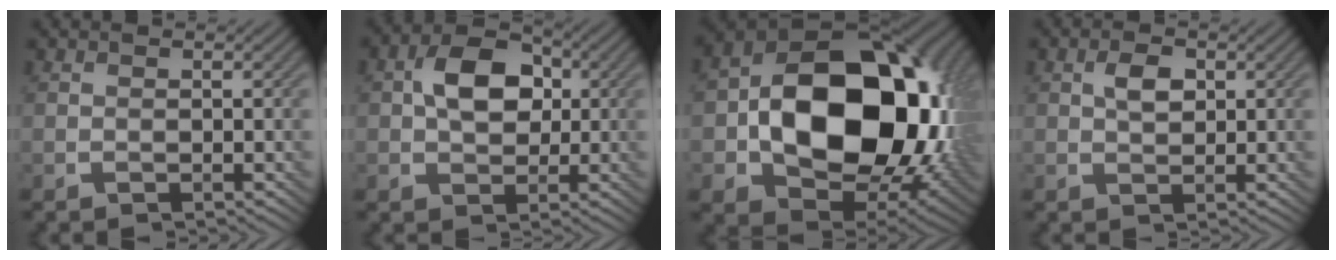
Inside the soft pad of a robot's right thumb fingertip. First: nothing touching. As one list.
[{"total": 7.2, "force": [1.0, 5.1, 5.0], "torque": [-0.088, 0.013, 0.011]}, {"total": 19.5, "force": [0.1, 14.0, 13.6], "torque": [-0.239, -0.037, 0.027]}, {"total": 2.8, "force": [0.8, 1.7, 2.1], "torque": [-0.041, 0.002, 0.012]}]